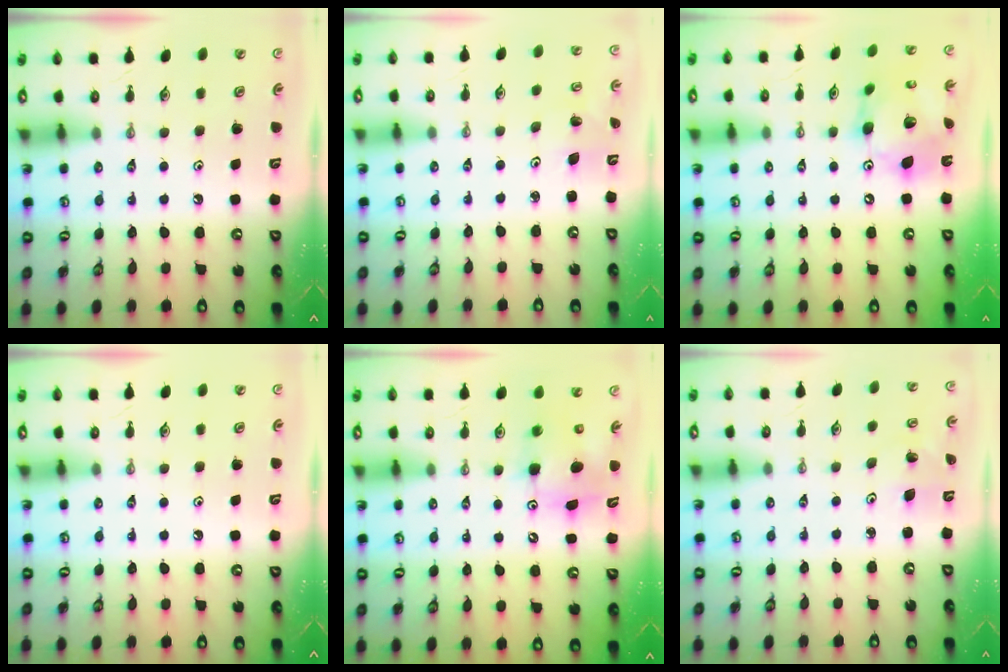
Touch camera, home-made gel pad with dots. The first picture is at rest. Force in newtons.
{"total": 1.9, "press": 1.9, "slide": 0.1}
{"total": 15.3, "press": 15.2, "slide": 1.5}
{"total": 0.0}
{"total": 8.3, "press": 8.0, "slide": 2.0}
{"total": 3.8, "press": 3.8, "slide": 0.2}